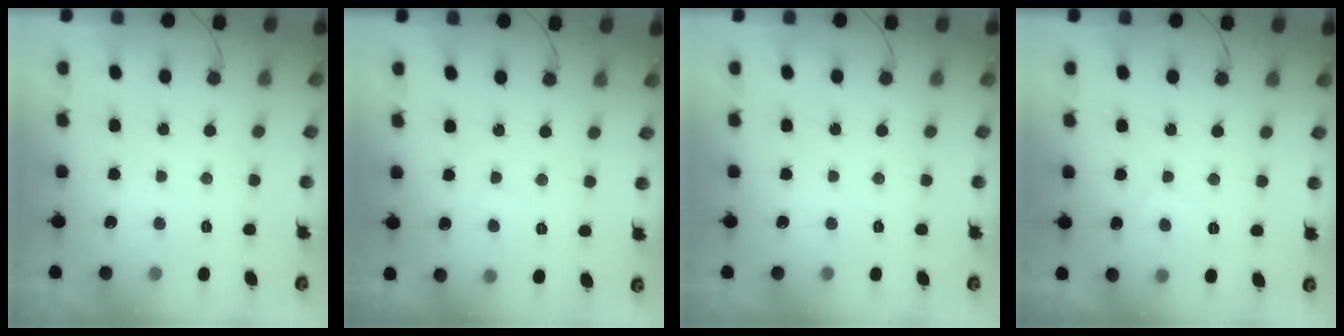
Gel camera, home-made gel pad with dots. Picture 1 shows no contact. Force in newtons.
{"total": 2.9, "press": 2.9, "slide": 0.3}
{"total": 0.0}
{"total": 2.5, "press": 2.4, "slide": 0.8}